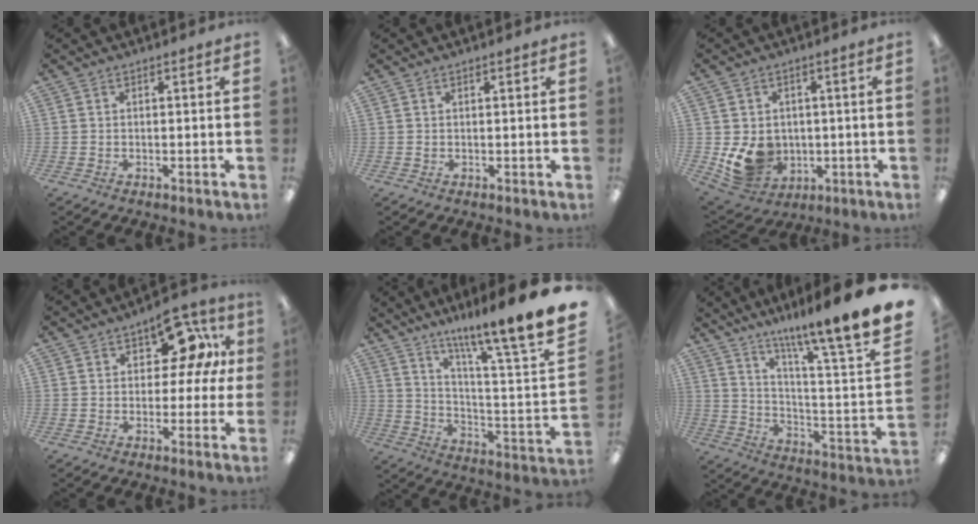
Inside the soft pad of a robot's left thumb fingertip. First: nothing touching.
{"total": 0.8, "force": [0.3, 0.2, 0.7], "torque": [-0.014, 0.000, 0.005]}
{"total": 9.5, "force": [-0.9, 8.3, 4.5], "torque": [-0.080, -0.003, -0.006]}
{"total": 12.2, "force": [6.1, 6.7, 8.2], "torque": [-0.110, -0.025, 0.105]}
{"total": 14.3, "force": [11.1, -0.6, 9.0], "torque": [-0.132, -0.107, 0.162]}
{"total": 14.5, "force": [11.2, -0.5, 9.2], "torque": [-0.135, -0.106, 0.166]}